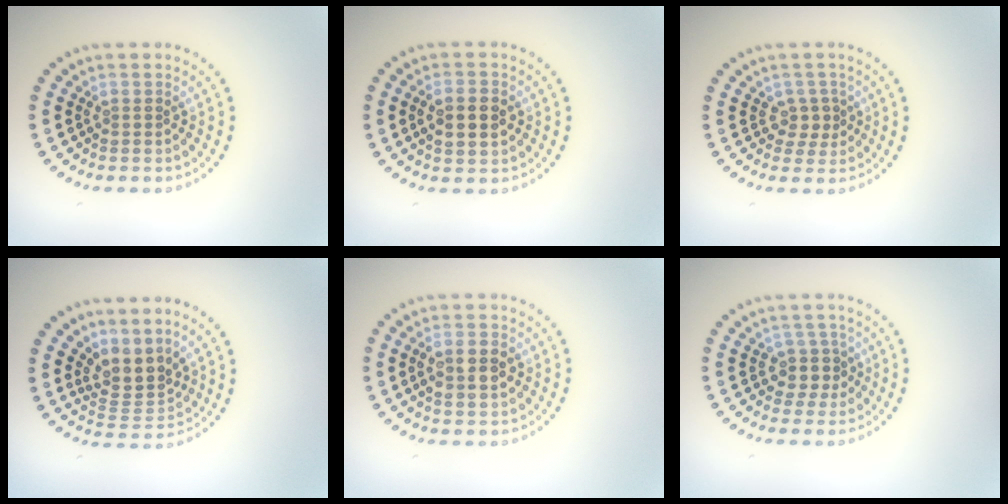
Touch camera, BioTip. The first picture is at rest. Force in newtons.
{"total": 3.0, "press": 3.0, "slide": 0.2}
{"total": 1.8, "press": 1.5, "slide": 1.0}
{"total": 3.5, "press": 2.6, "slide": 2.3}
{"total": 3.4, "press": 3.3, "slide": 0.6}
{"total": 2.5, "press": 2.1, "slide": 1.4}